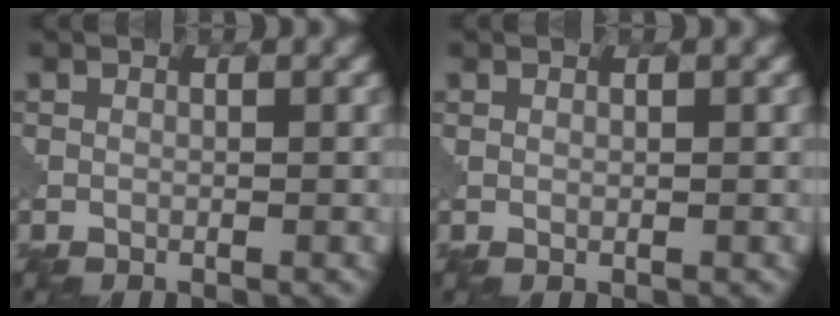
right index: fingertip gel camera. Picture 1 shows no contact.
{"total": 0.0}